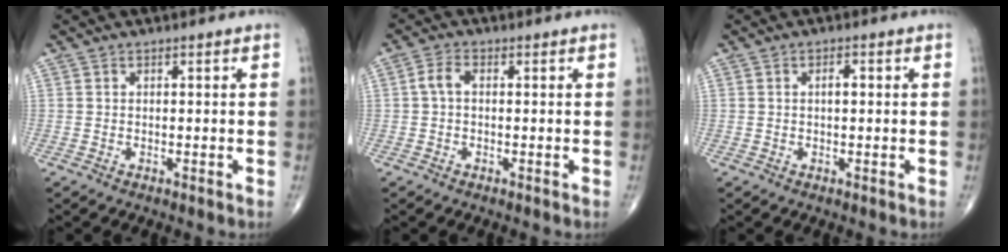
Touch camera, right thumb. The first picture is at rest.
{"total": 2.7, "force": [0.0, 1.6, 2.2], "torque": [-0.046, 0.009, -0.004]}
{"total": 1.6, "force": [0.1, 0.7, 1.4], "torque": [-0.021, 0.002, -0.001]}